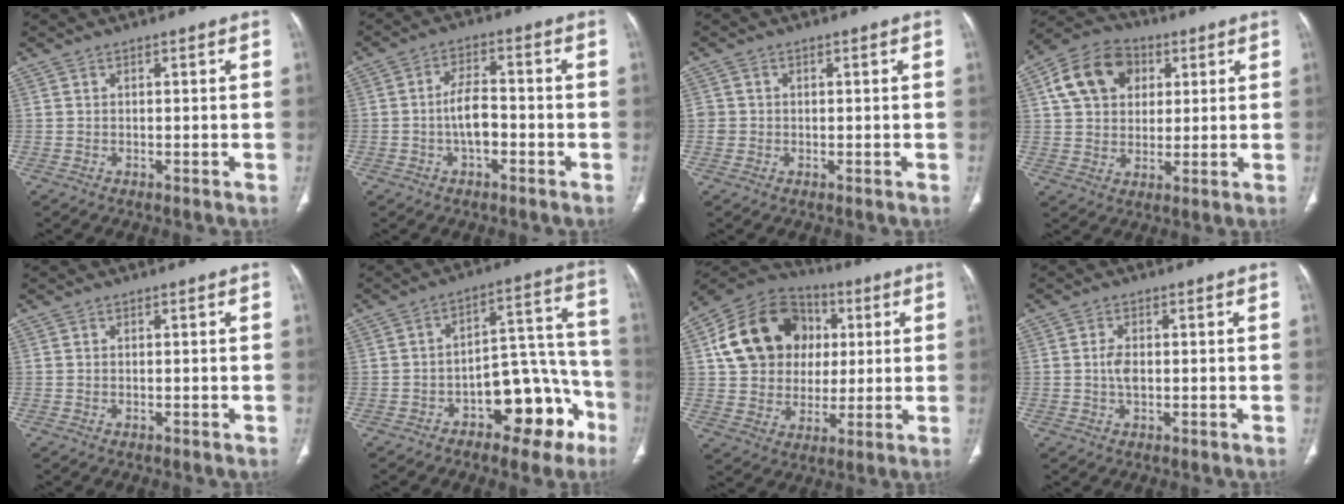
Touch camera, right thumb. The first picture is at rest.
{"total": 5.9, "force": [-1.6, 3.1, 4.8], "torque": [-0.080, 0.024, -0.032]}
{"total": 1.7, "force": [-0.1, 1.7, 0.3], "torque": [0.002, 0.006, -0.001]}
{"total": 13.2, "force": [4.2, 10.1, 7.4], "torque": [-0.113, 0.005, 0.066]}
{"total": 0.0}
{"total": 14.9, "force": [-7.5, 7.7, 10.3], "torque": [-0.086, 0.081, -0.105]}
{"total": 19.2, "force": [4.0, 15.9, 9.9], "torque": [-0.152, 0.021, 0.073]}
{"total": 2.7, "force": [-0.1, 1.6, 2.3], "torque": [-0.046, 0.003, -0.004]}